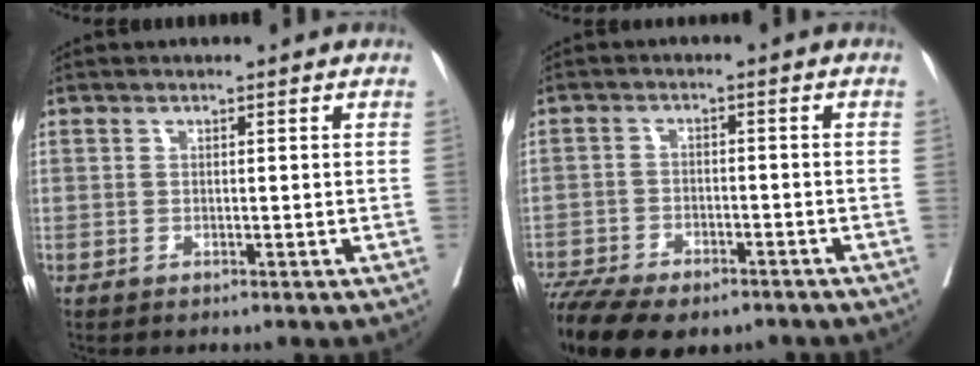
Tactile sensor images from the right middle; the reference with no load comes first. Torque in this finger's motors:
{"motor_torque": [1.14, -1.00, 0.34, 0.18]}